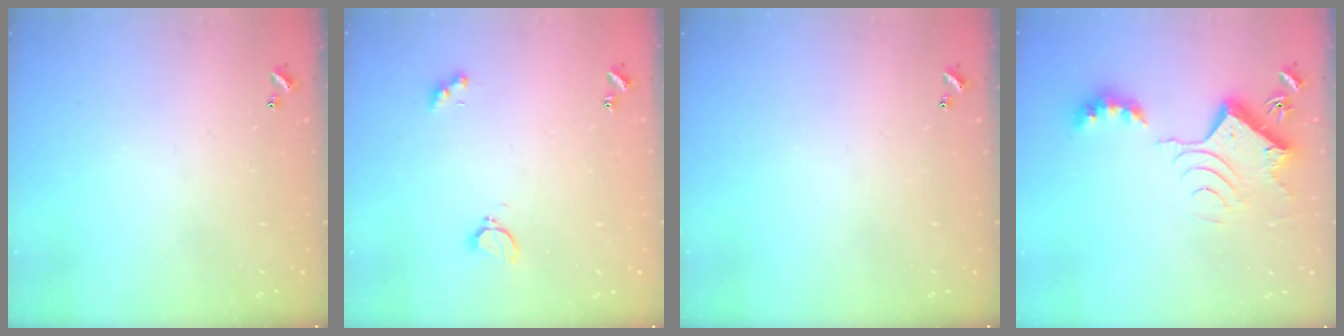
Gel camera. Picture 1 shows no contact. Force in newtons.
{"total": 2.8, "press": 2.8, "slide": 0.6}
{"total": 0.0}
{"total": 9.8, "press": 9.8, "slide": 0.7}